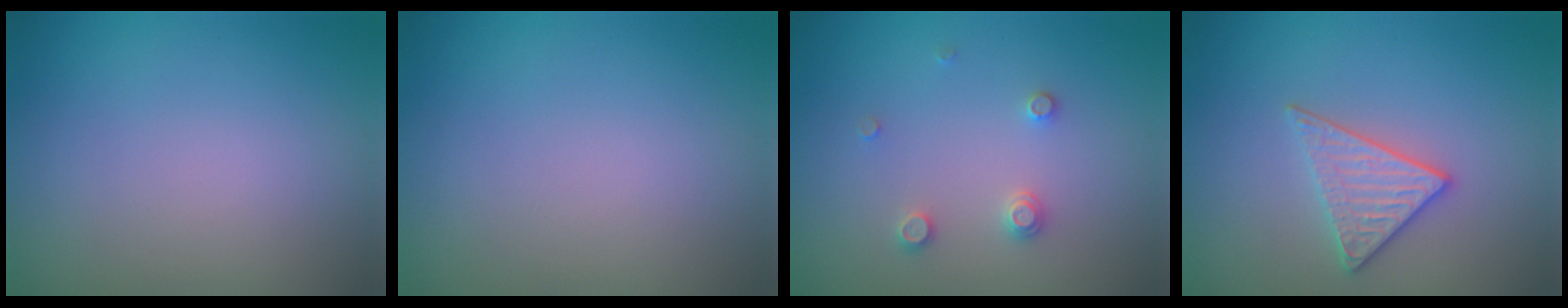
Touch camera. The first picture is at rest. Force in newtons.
{"total": 0.0}
{"total": 1.5, "press": 1.5, "slide": 0.2}
{"total": 2.8, "press": 2.6, "slide": 1.1}